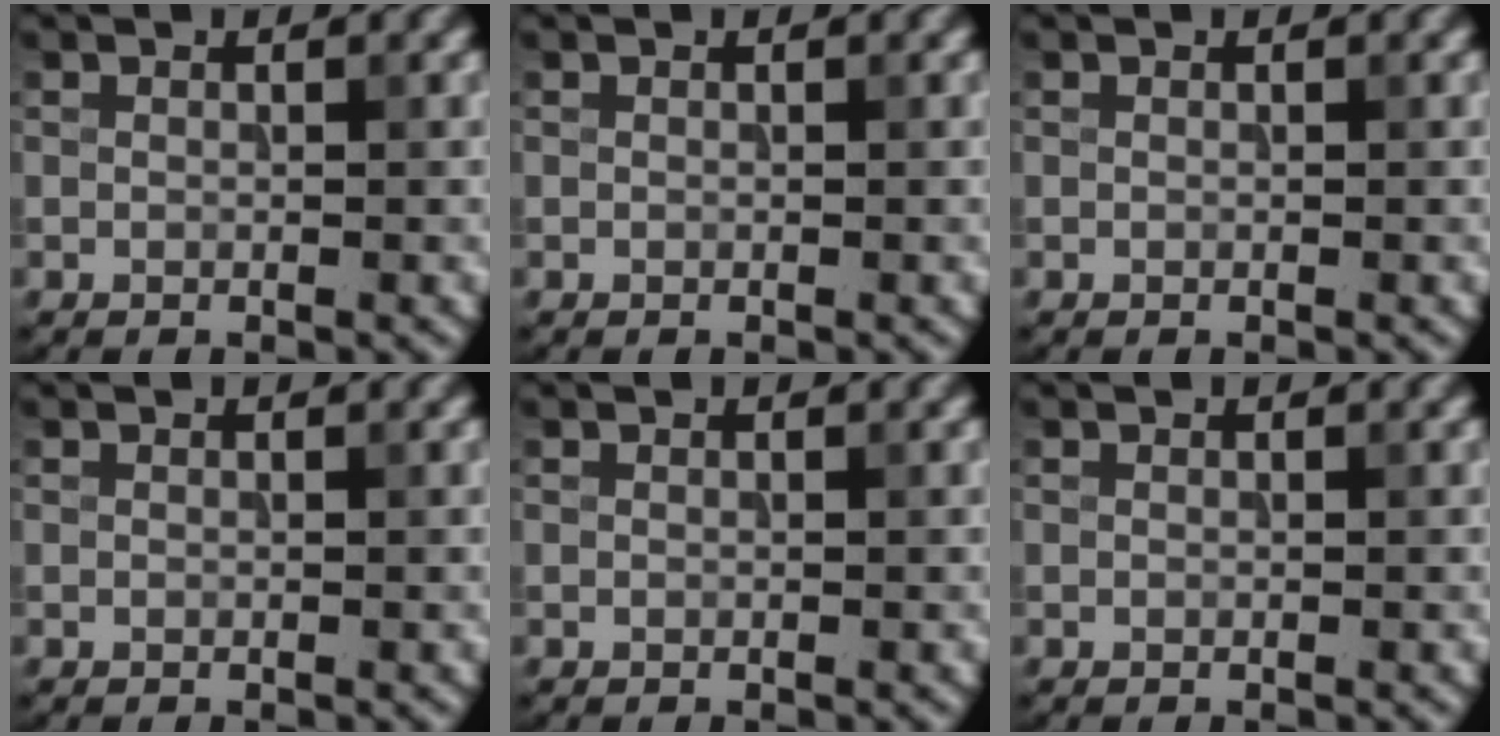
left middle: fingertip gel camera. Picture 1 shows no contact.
{"total": 0.0}
{"total": 0.0}
{"total": 0.0}
{"total": 0.0}
{"total": 0.0}